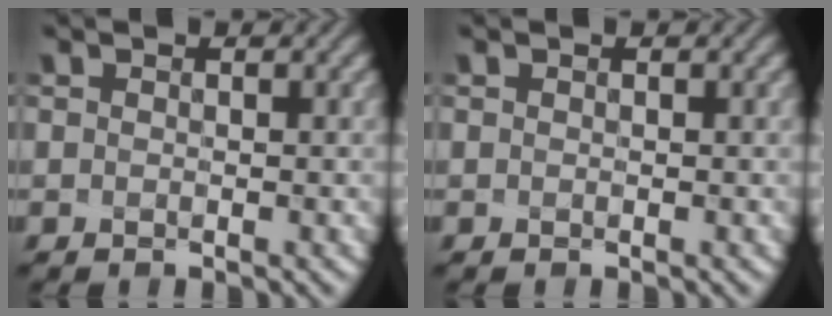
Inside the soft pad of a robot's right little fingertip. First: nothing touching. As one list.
[{"total": 0.0}]